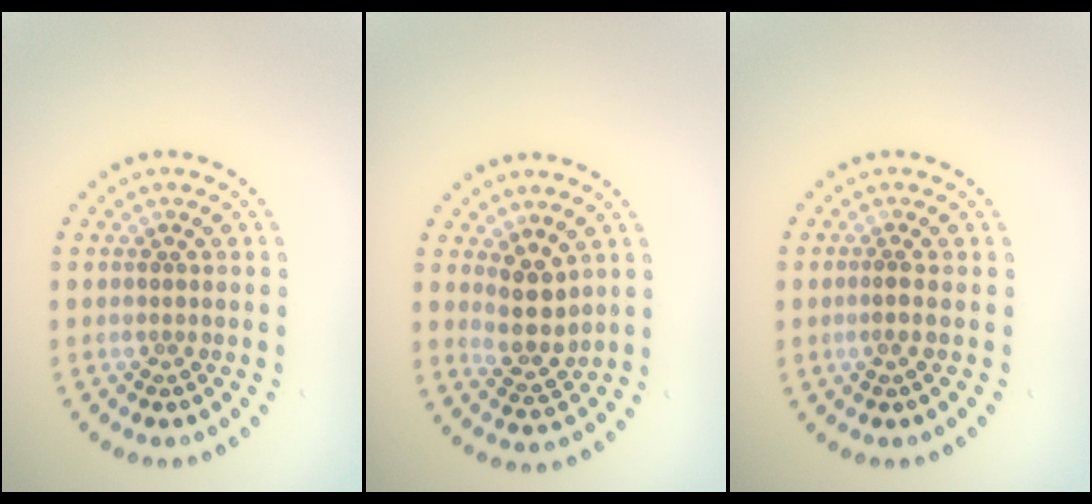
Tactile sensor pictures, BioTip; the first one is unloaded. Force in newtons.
{"total": 3.0, "press": 2.6, "slide": 1.4}
{"total": 0.6, "press": 0.4, "slide": 0.5}